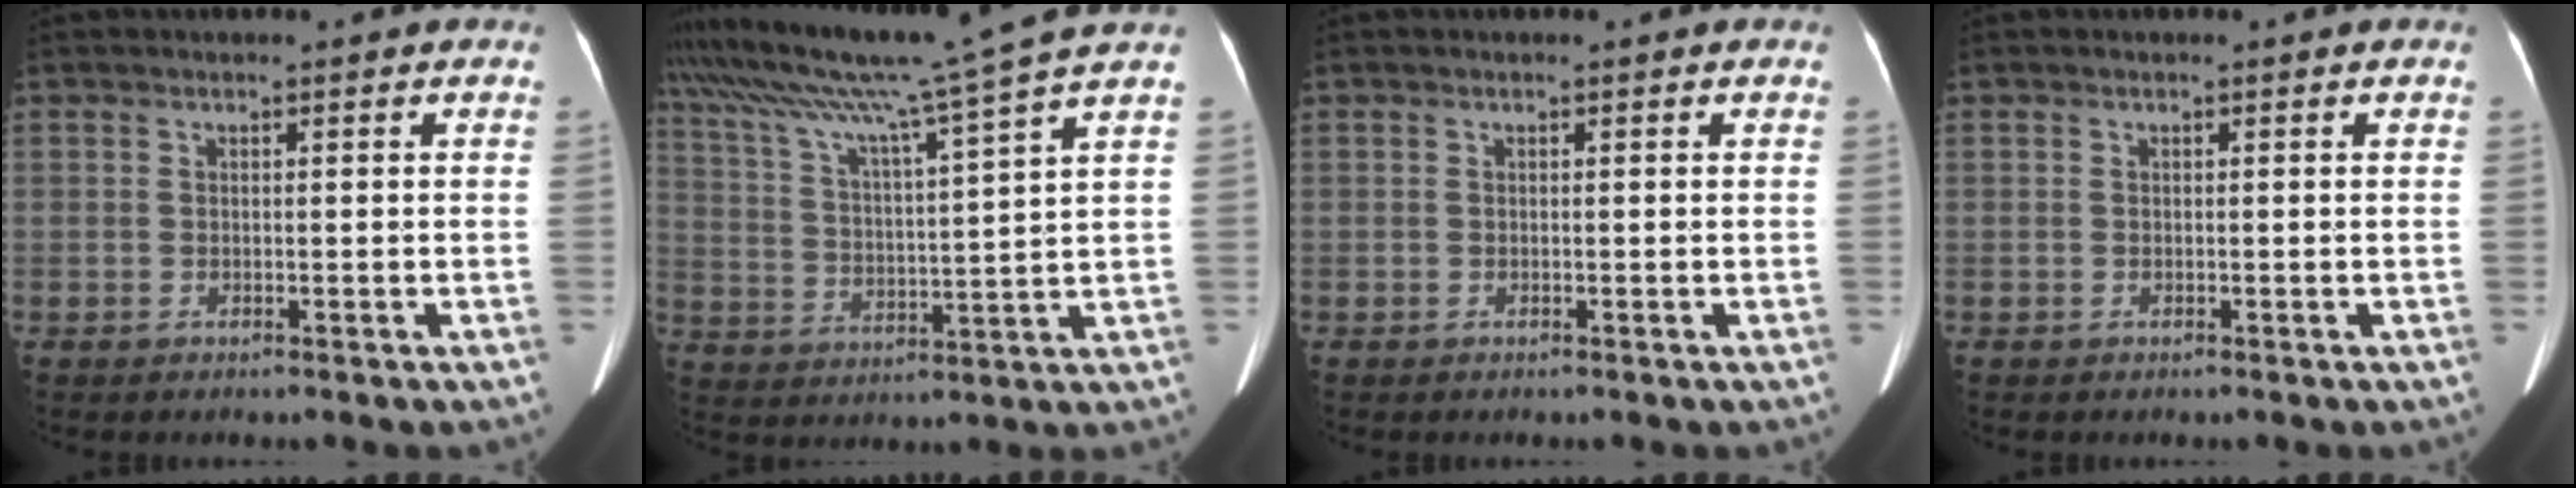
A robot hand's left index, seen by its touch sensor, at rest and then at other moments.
{"total": 16.9, "force": [14.0, -3.4, 8.9], "torque": [-0.162, -0.021, 0.224]}
{"total": 0.0}
{"total": 0.0}